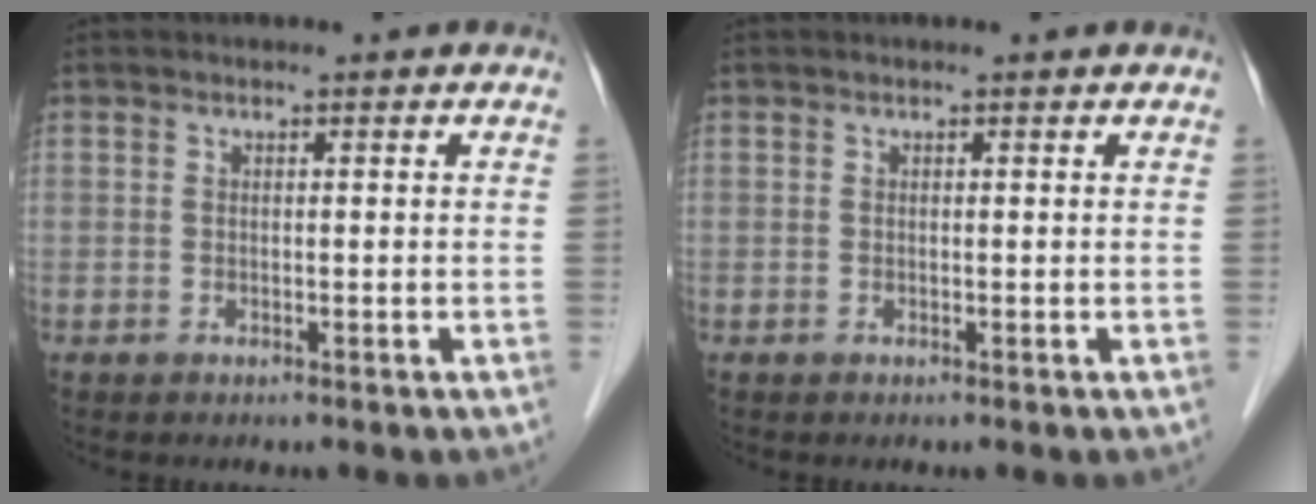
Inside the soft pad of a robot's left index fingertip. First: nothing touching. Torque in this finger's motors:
{"motor_torque": [-0.38, 0.05, -0.04, -0.01]}